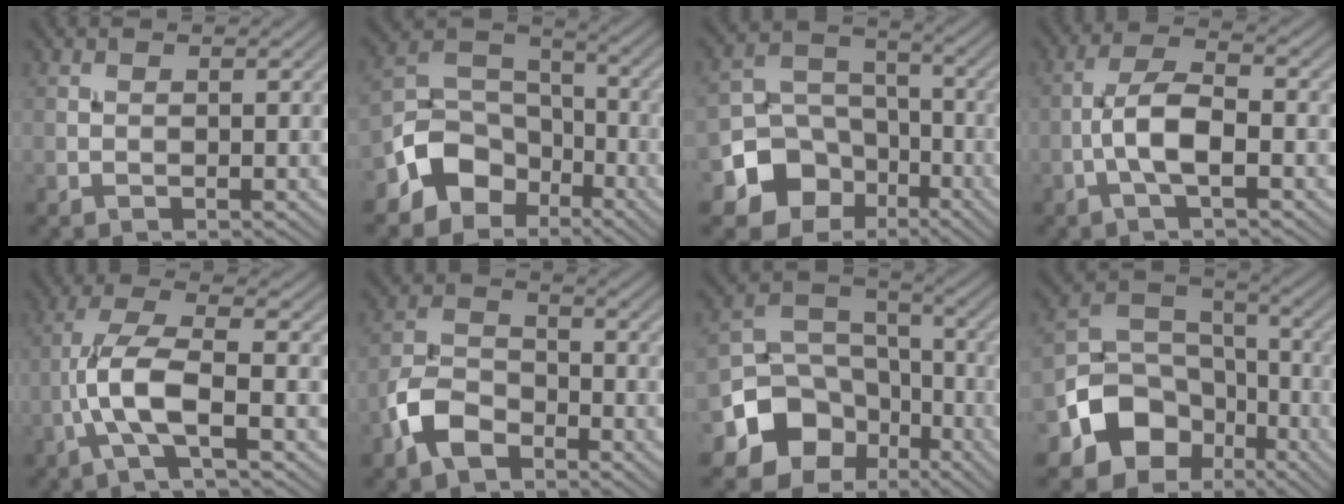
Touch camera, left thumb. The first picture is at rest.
{"total": 9.6, "force": [-5.2, 6.8, 4.3], "torque": [-0.079, -0.005, -0.117]}
{"total": 9.4, "force": [-4.5, 7.4, 3.7], "torque": [-0.082, -0.022, -0.093]}
{"total": 5.8, "force": [-1.7, 1.8, 5.2], "torque": [-0.106, 0.012, -0.042]}
{"total": 7.3, "force": [-2.3, 1.9, 6.7], "torque": [-0.142, 0.015, -0.057]}
{"total": 7.0, "force": [-4.1, 4.0, 4.0], "torque": [-0.087, 0.003, -0.099]}
{"total": 11.8, "force": [-5.5, 9.1, 5.2], "torque": [-0.132, -0.027, -0.106]}
{"total": 11.6, "force": [-5.4, 8.6, 5.4], "torque": [-0.120, -0.022, -0.109]}